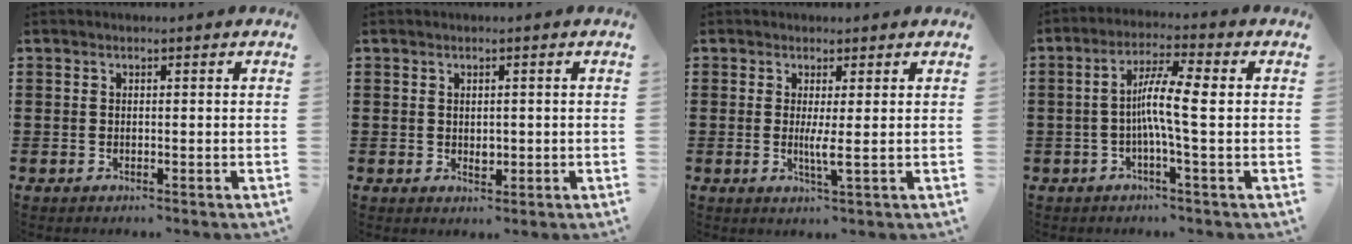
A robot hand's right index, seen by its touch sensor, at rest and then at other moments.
{"total": 1.5, "force": [0.1, 1.0, 1.1], "torque": [-0.020, 0.005, 0.002]}
{"total": 2.6, "force": [0.2, -0.2, 2.6], "torque": [-0.040, -0.010, -0.001]}
{"total": 7.3, "force": [-0.3, 0.5, 7.3], "torque": [-0.131, 0.001, -0.011]}